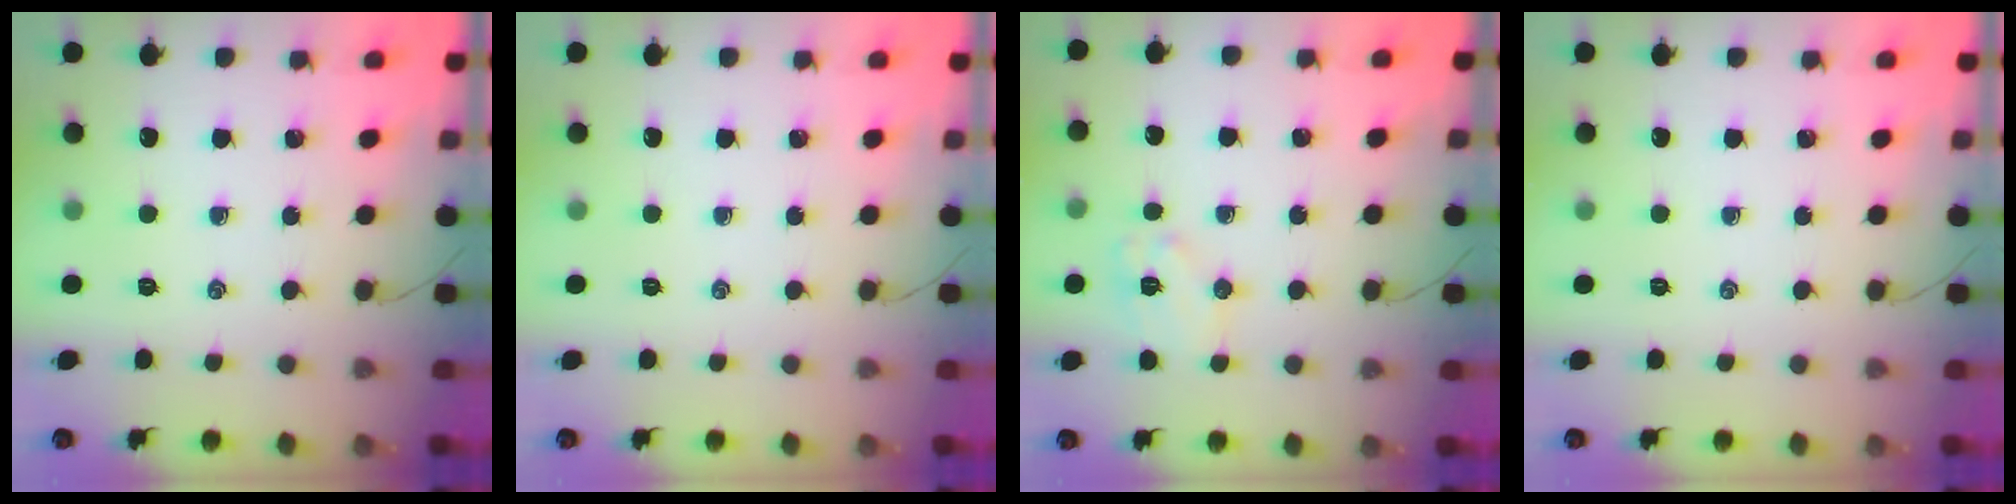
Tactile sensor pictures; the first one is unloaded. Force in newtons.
{"total": 0.0}
{"total": 8.9, "press": 8.9, "slide": 0.6}
{"total": 0.0}